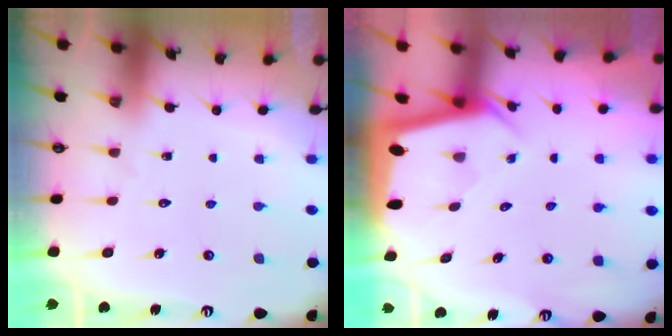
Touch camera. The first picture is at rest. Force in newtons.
{"total": 2.4, "press": 2.4, "slide": 0.1}